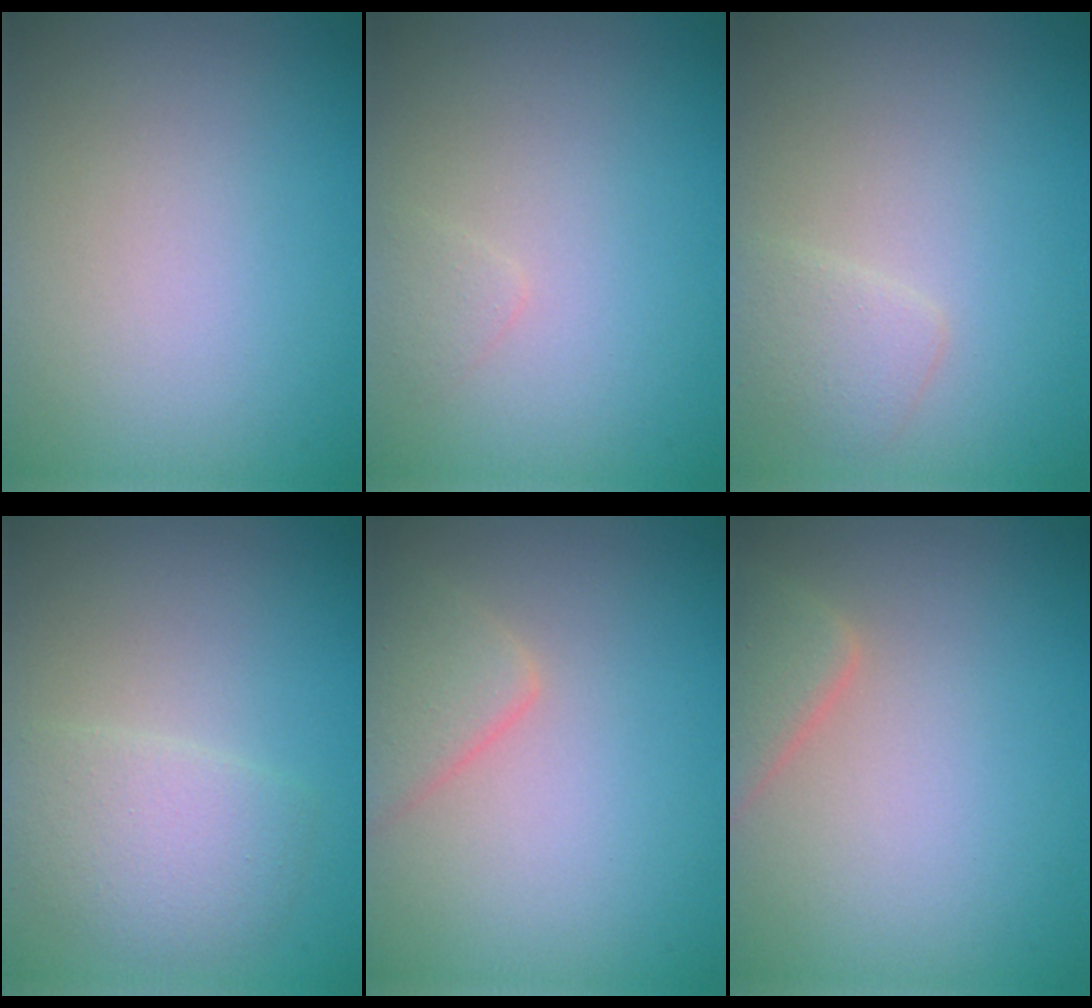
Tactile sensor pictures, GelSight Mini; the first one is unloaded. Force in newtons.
{"total": 0.7, "press": 0.7, "slide": 0.0}
{"total": 1.7, "press": 1.7, "slide": 0.1}
{"total": 2.9, "press": 2.9, "slide": 0.1}
{"total": 2.6, "press": 2.6, "slide": 0.2}
{"total": 2.8, "press": 2.8, "slide": 0.2}